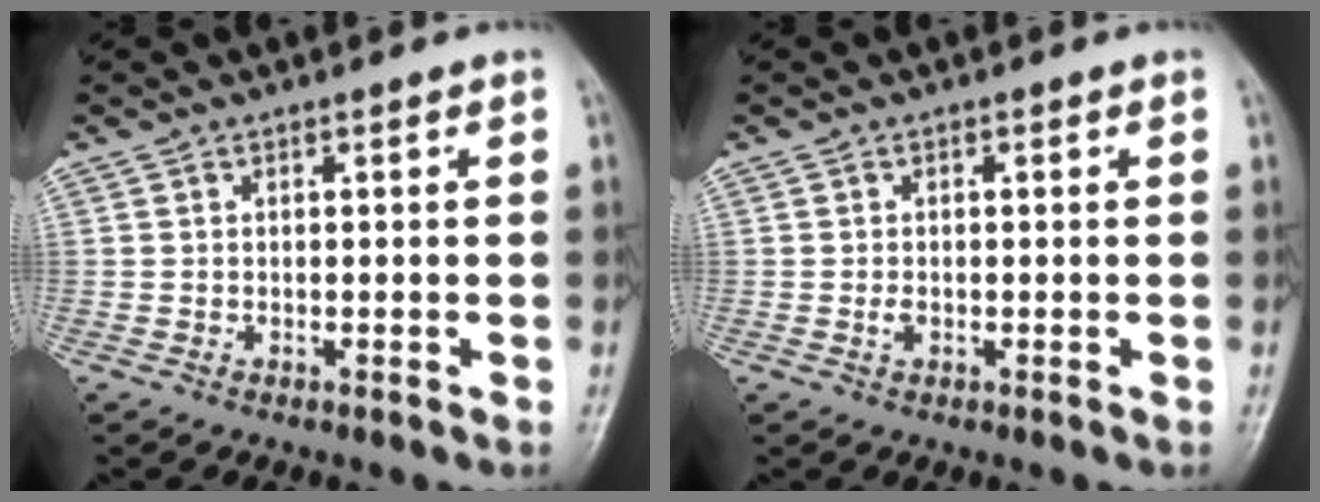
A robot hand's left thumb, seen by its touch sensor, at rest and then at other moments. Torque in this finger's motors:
{"motor_torque": [0.02, 0.02, 0.24, 0.11, 0.00]}